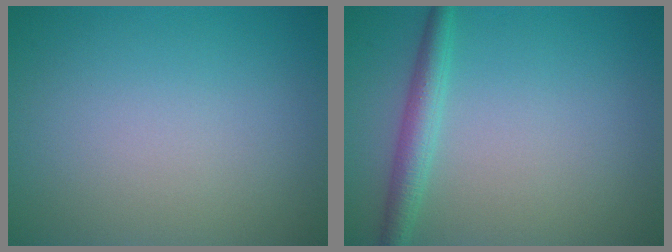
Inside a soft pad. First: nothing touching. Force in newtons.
{"total": 2.5, "press": 2.5, "slide": 0.1}